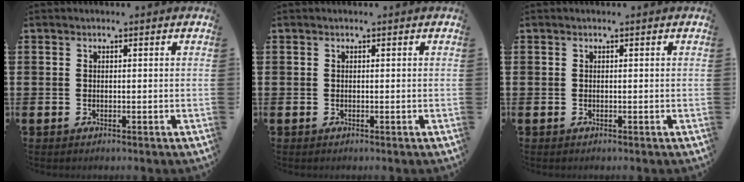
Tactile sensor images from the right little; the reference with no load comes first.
{"total": 0.0}
{"total": 0.0}